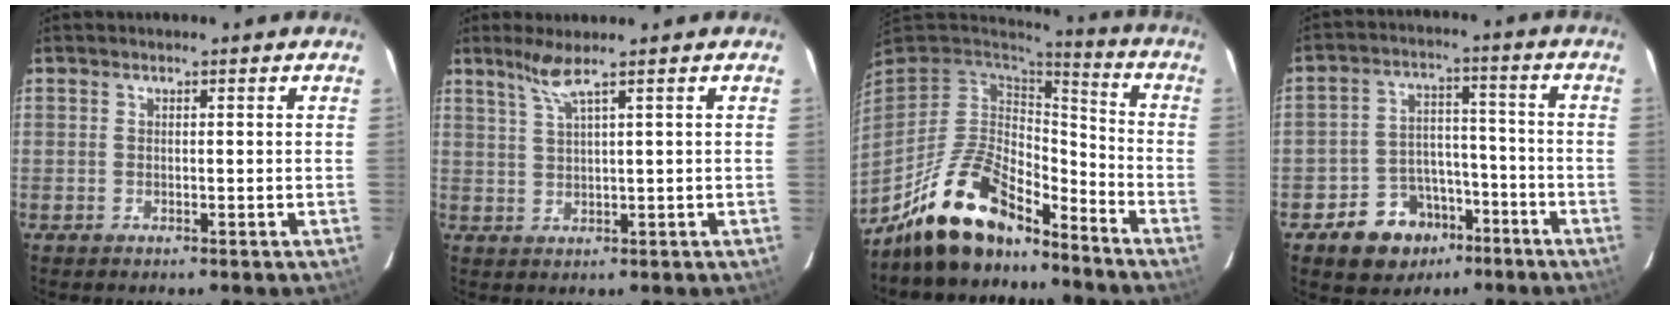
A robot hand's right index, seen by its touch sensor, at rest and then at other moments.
{"total": 3.4, "force": [2.3, -0.9, 2.3], "torque": [-0.047, -0.005, 0.048]}
{"total": 16.5, "force": [-12.5, 6.3, 8.6], "torque": [-0.188, -0.003, -0.224]}
{"total": 10.4, "force": [-6.4, 7.7, 2.9], "torque": [-0.065, 0.035, -0.083]}